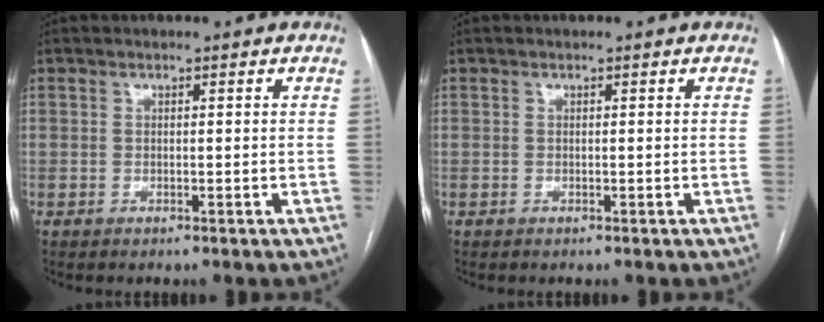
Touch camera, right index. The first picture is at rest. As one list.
[{"total": 0.0}]